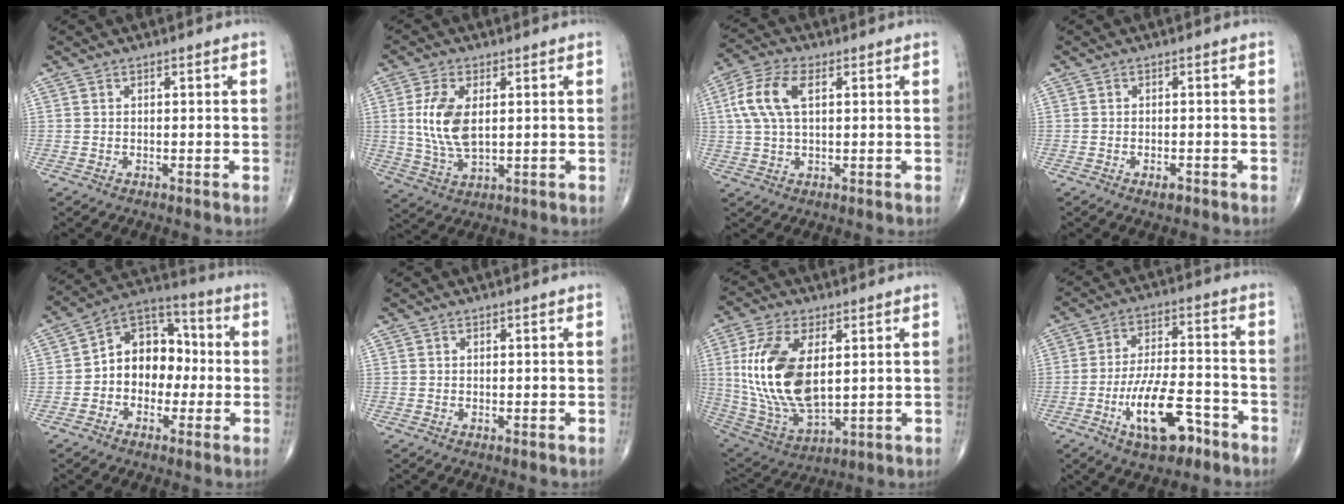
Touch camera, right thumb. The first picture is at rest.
{"total": 9.5, "force": [1.4, 4.8, 8.1], "torque": [-0.169, -0.012, 0.034]}
{"total": 9.2, "force": [2.3, 4.7, 7.6], "torque": [-0.170, 0.019, 0.041]}
{"total": 1.6, "force": [-1.0, 0.6, 1.1], "torque": [-0.017, 0.001, -0.016]}
{"total": 12.4, "force": [-0.9, 9.4, 8.1], "torque": [-0.082, 0.044, -0.031]}
{"total": 0.0}
{"total": 18.6, "force": [3.0, 9.6, 15.7], "torque": [-0.315, -0.020, 0.068]}
{"total": 12.8, "force": [-6.4, 5.2, 9.8], "torque": [-0.163, 0.035, -0.105]}